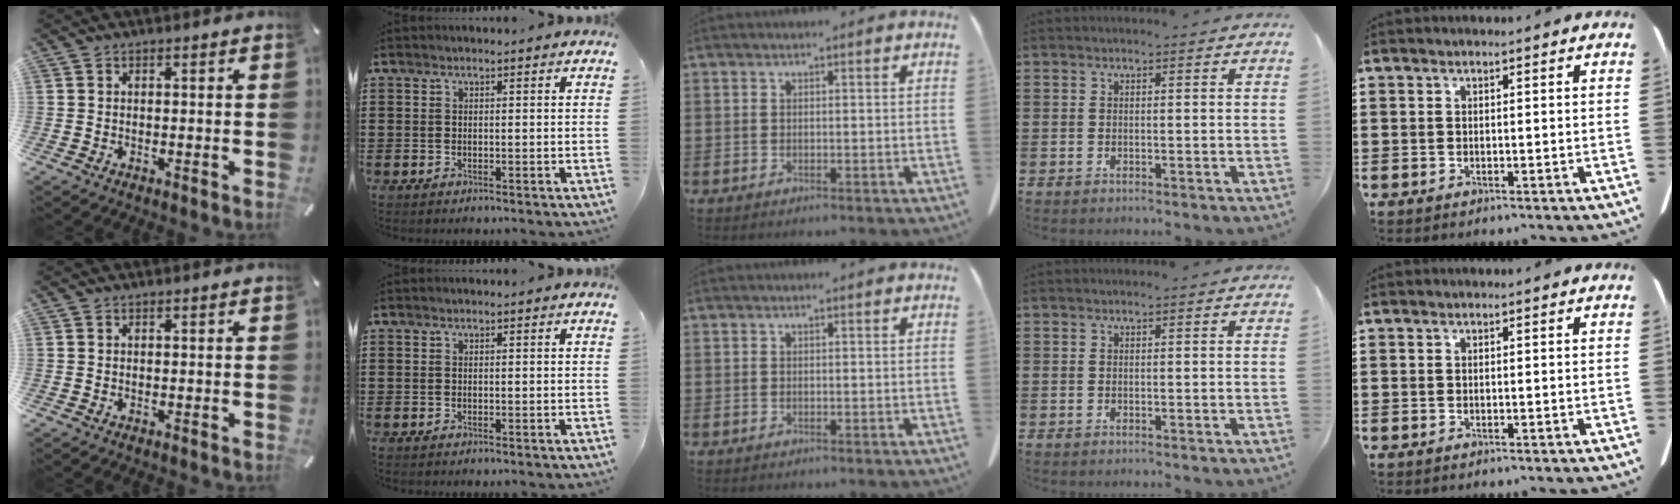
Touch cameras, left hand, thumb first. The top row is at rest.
{}